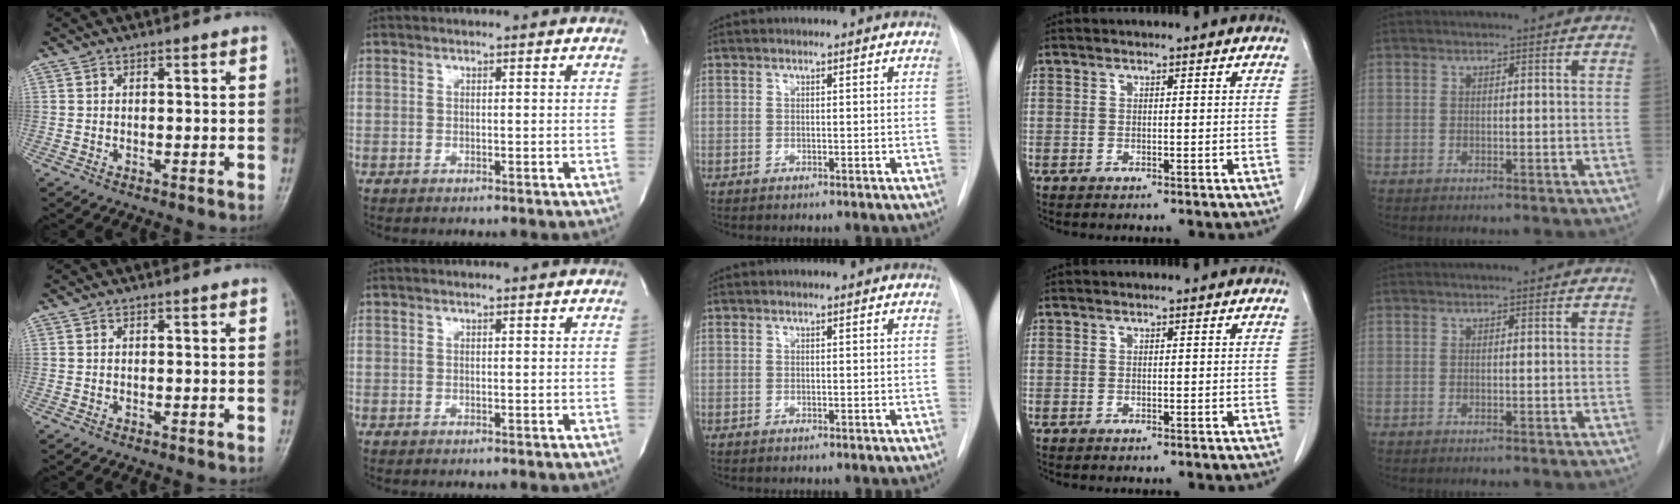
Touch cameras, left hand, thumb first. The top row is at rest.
{}